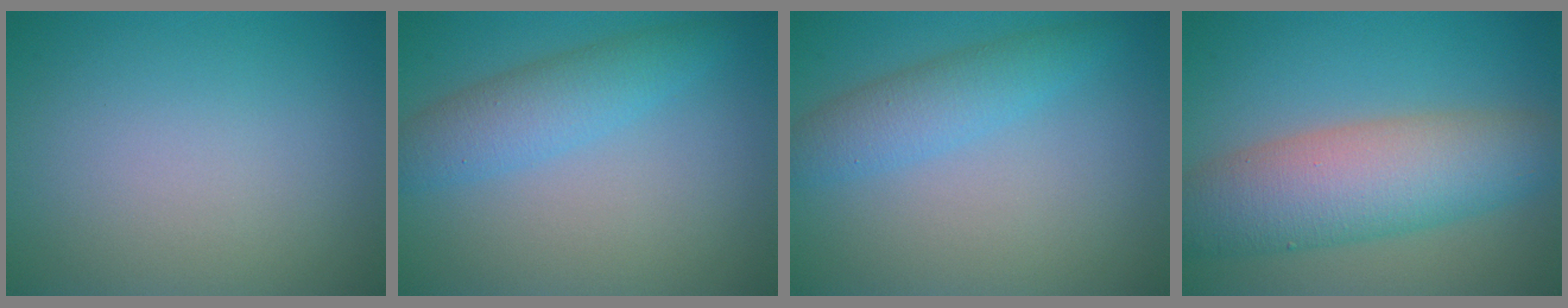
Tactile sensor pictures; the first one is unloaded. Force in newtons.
{"total": 3.7, "press": 3.7, "slide": 0.1}
{"total": 3.2, "press": 3.2, "slide": 0.1}
{"total": 8.4, "press": 8.4, "slide": 0.3}